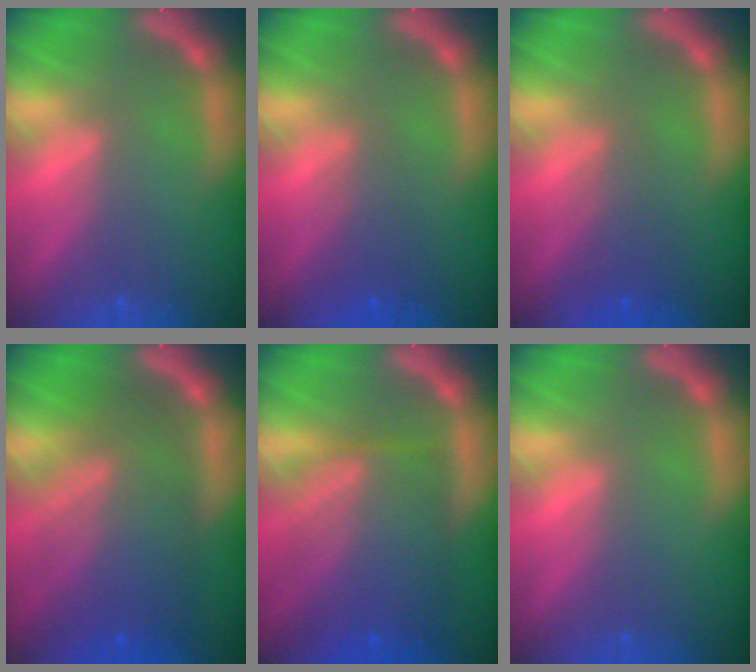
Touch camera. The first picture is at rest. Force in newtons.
{"total": 2.5}
{"total": 2.5}
{"total": 9.5}
{"total": 9.0}
{"total": 0.0}